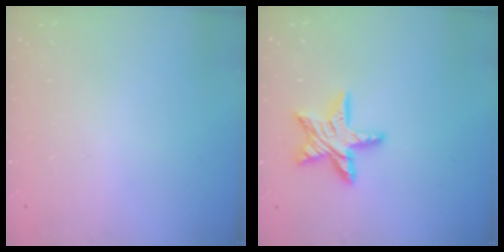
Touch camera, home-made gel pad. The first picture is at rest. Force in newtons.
{"total": 13.6, "press": 13.6, "slide": 1.0}